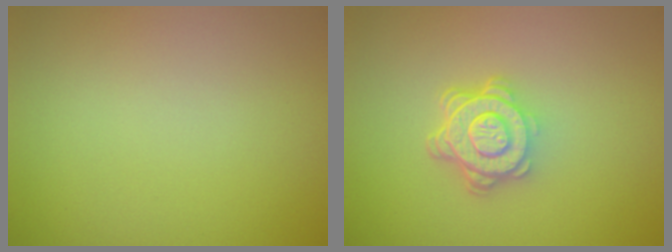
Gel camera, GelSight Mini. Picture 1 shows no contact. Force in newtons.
{"total": 4.8, "press": 3.4, "slide": 3.4}